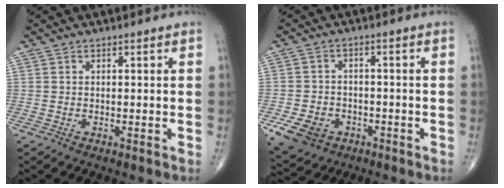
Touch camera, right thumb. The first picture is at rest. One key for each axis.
{"total": 8.2, "fx": -3.8, "fy": 6.2, "fz": 3.7, "tx": -0.058, "ty": 0.017, "tz": -0.057}